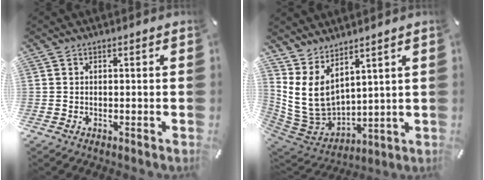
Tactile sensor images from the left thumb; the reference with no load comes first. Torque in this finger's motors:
{"motor_torque": [1.76, 1.01, 1.52, -1.25, 0.17]}